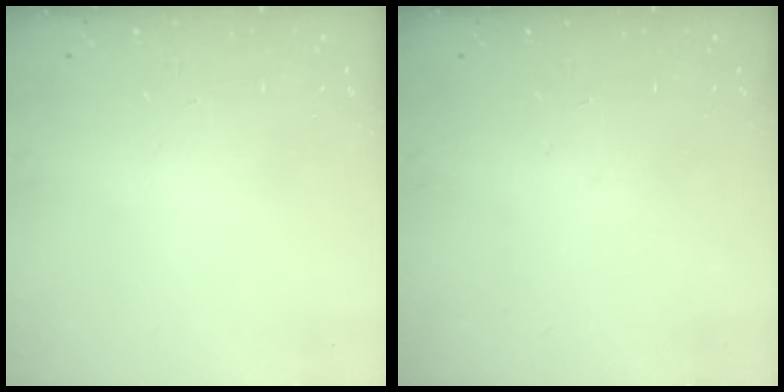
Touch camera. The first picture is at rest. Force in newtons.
{"total": 0.0}